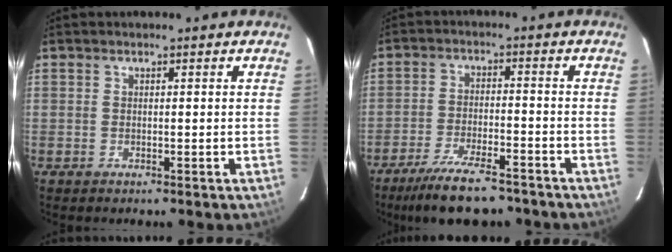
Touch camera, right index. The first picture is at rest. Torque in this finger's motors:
{"motor_torque": [1.12, -1.02, 0.26, 0.07]}